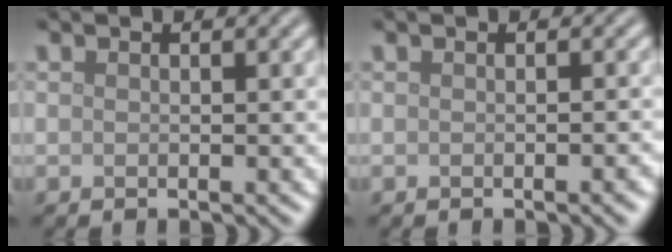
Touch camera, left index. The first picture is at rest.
{"total": 1.2, "force": [-0.5, 0.2, 1.1], "torque": [-0.010, -0.001, -0.006]}